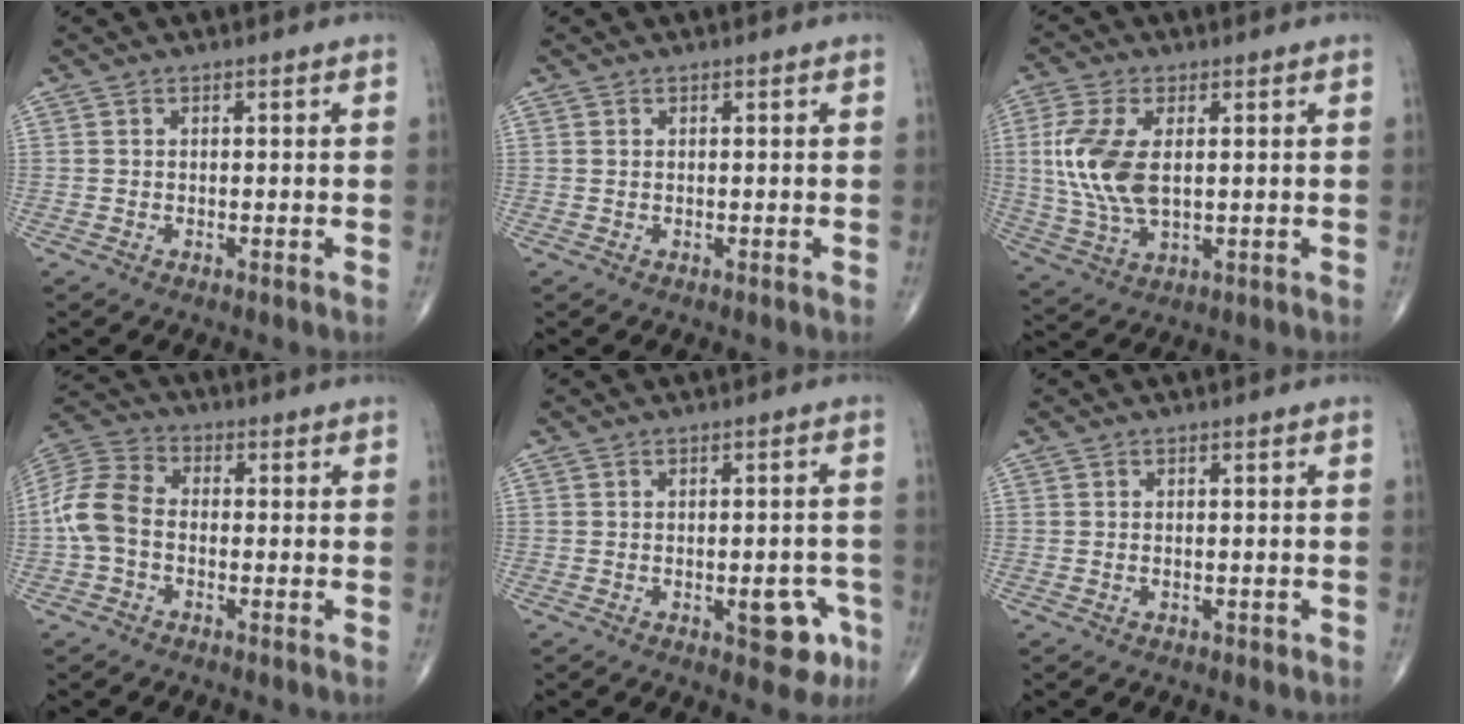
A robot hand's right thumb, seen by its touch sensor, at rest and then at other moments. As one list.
[{"total": 0.0}, {"total": 12.1, "force": [1.4, 6.4, 10.2], "torque": [-0.231, -0.006, 0.033]}, {"total": 9.4, "force": [-1.4, 6.3, 6.8], "torque": [-0.143, 0.027, -0.043]}, {"total": 7.2, "force": [-2.8, 3.3, 5.7], "torque": [-0.044, 0.013, -0.027]}, {"total": 0.9, "force": [-0.3, 0.6, 0.6], "torque": [-0.014, 0.004, -0.002]}]